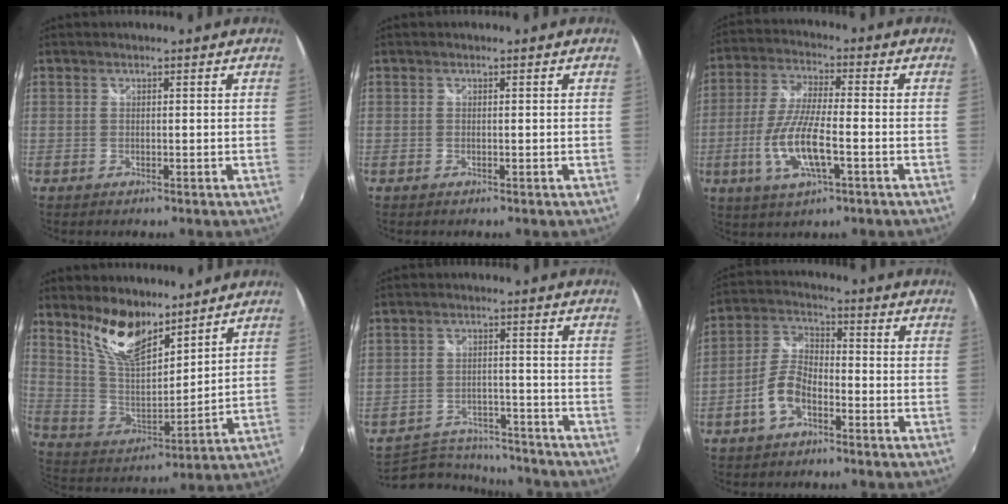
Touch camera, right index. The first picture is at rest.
{"total": 0.0}
{"total": 11.7, "force": [-3.6, 3.2, 10.7], "torque": [-0.223, -0.009, -0.070]}
{"total": 13.4, "force": [9.7, 5.1, 7.7], "torque": [-0.152, -0.001, 0.194]}
{"total": 10.8, "force": [-9.7, 4.4, 1.8], "torque": [-0.054, 0.018, -0.139]}
{"total": 7.5, "force": [-3.8, 3.8, 5.2], "torque": [-0.118, 0.016, -0.072]}